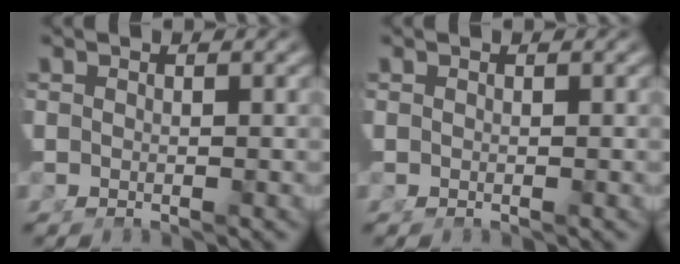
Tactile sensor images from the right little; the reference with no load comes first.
{"total": 0.0}